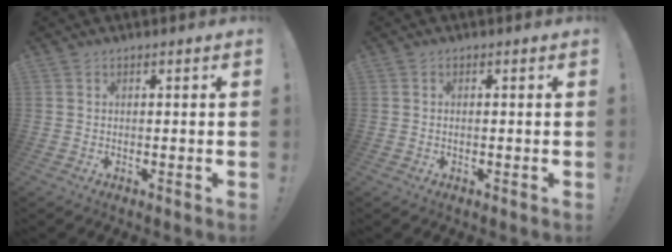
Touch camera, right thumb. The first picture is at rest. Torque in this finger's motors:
{"motor_torque": [-0.30, -0.47, 0.04, -0.01, -0.04]}